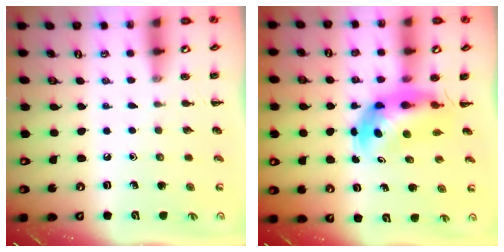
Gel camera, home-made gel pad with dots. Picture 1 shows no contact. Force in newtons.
{"total": 6.2, "press": 5.8, "slide": 2.3}